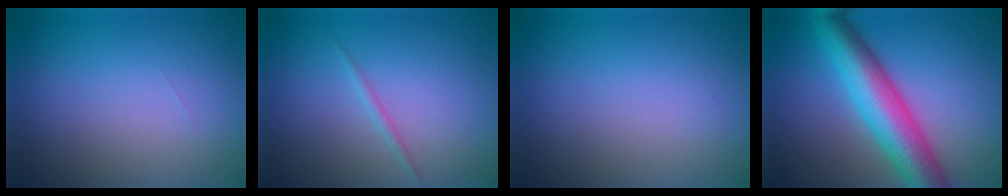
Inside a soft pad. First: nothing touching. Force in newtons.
{"total": 0.8, "press": 0.8, "slide": 0.1}
{"total": 0.0}
{"total": 8.5, "press": 8.5, "slide": 0.1}